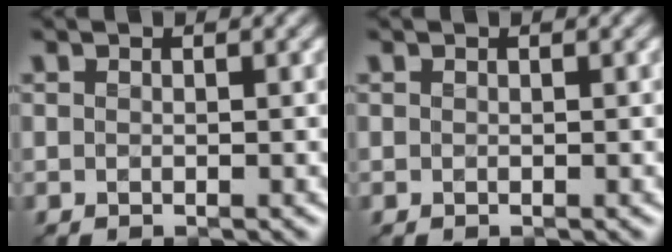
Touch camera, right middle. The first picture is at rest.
{"total": 0.0}